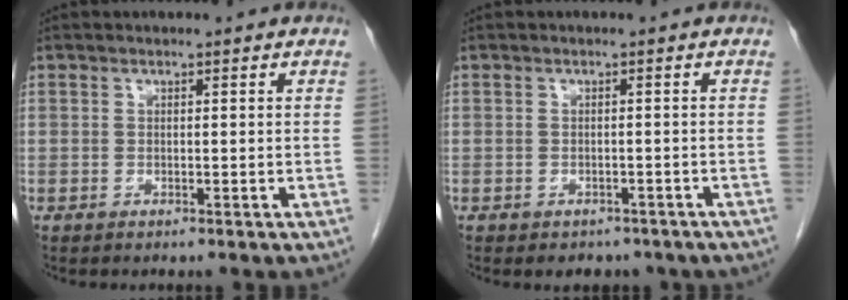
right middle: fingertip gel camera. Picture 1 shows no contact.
{"total": 4.0, "force": [-3.2, 2.2, 0.9], "torque": [-0.007, 0.005, -0.033]}